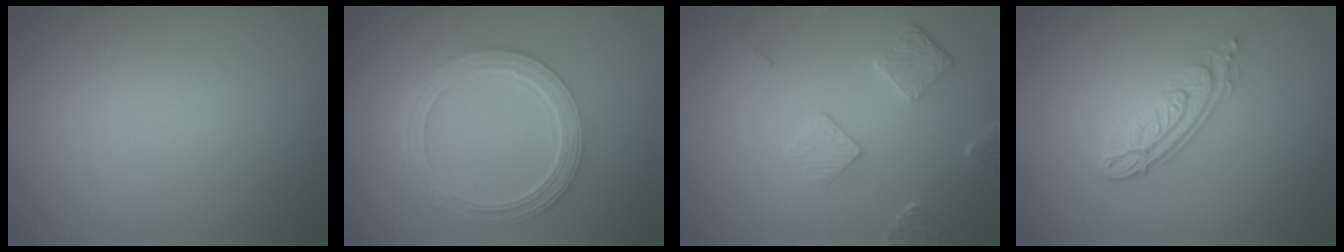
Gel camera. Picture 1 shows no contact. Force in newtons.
{"total": 4.9, "press": 3.9, "slide": 3.0}
{"total": 2.7, "press": 2.0, "slide": 1.7}
{"total": 4.1, "press": 3.0, "slide": 2.7}